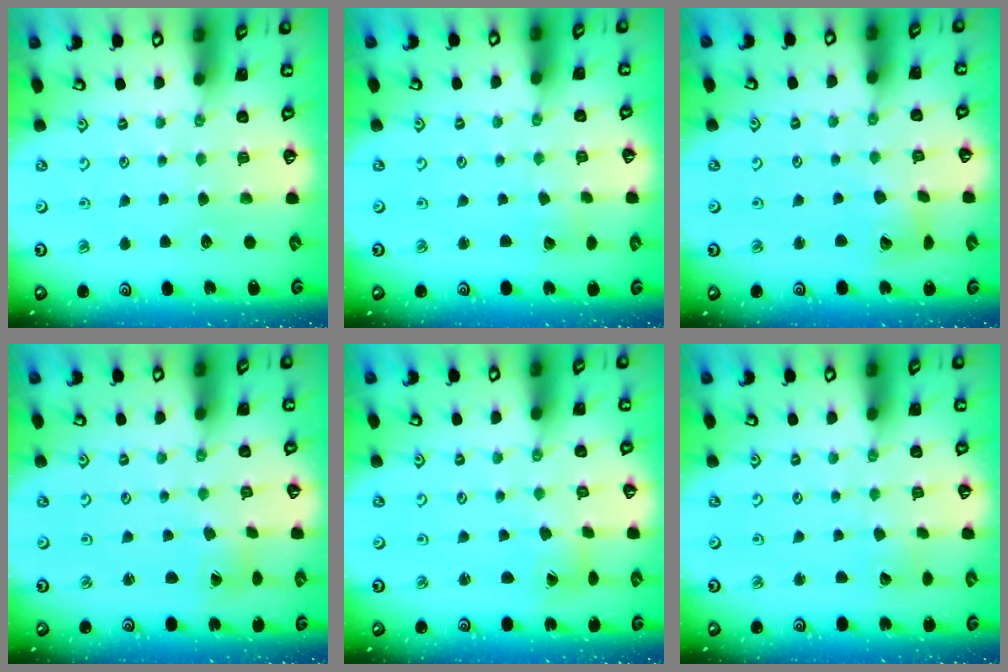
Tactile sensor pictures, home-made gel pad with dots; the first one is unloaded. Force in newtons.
{"total": 2.6, "press": 2.6, "slide": 0.3}
{"total": 6.4, "press": 6.3, "slide": 0.9}
{"total": 0.5, "press": 0.5, "slide": 0.1}
{"total": 1.0, "press": 1.0, "slide": 0.1}
{"total": 2.4, "press": 2.4, "slide": 0.2}